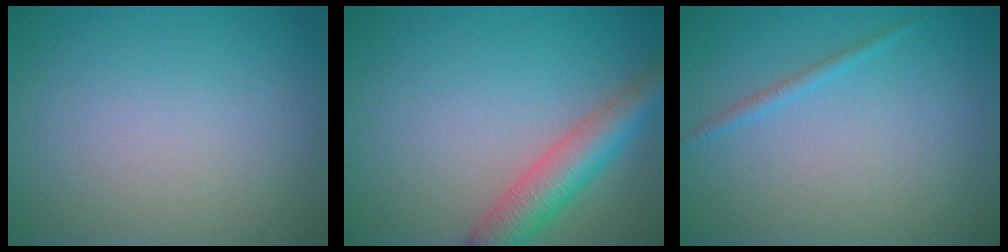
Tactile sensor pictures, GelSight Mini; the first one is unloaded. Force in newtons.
{"total": 5.1, "press": 5.1, "slide": 0.2}
{"total": 0.9, "press": 0.9, "slide": 0.1}